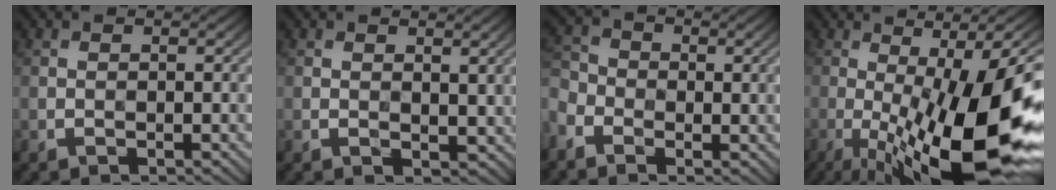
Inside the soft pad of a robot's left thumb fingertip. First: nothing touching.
{"total": 1.7, "force": [0.9, 1.1, 0.9], "torque": [-0.014, -0.004, 0.017]}
{"total": 4.7, "force": [-2.4, 3.3, 2.4], "torque": [-0.078, -0.008, -0.058]}
{"total": 20.2, "force": [-5.0, 4.7, 19.0], "torque": [-0.278, -0.010, -0.080]}